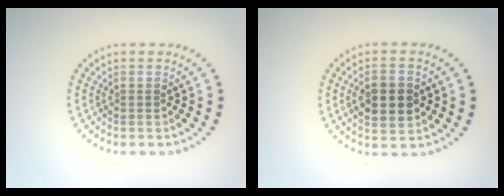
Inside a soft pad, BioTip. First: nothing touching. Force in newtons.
{"total": 4.4, "press": 4.4, "slide": 0.2}